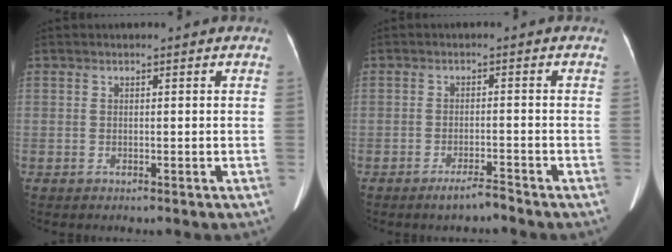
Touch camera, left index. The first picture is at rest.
{"total": 2.8, "force": [-2.4, -0.1, 1.3], "torque": [-0.027, -0.005, -0.044]}